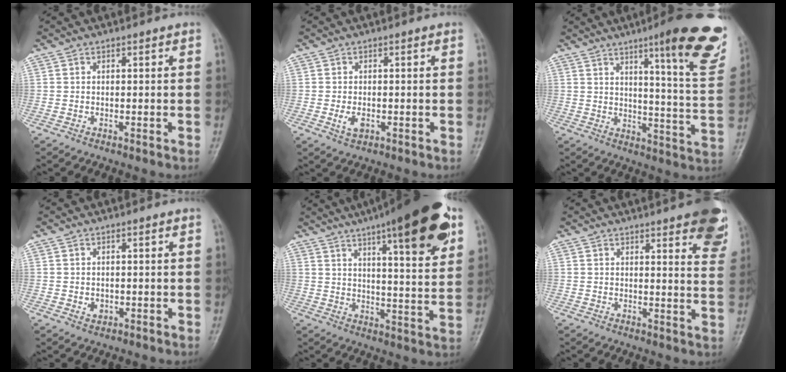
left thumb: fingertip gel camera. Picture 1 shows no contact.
{"total": 2.6, "force": [-0.6, 1.6, 2.0], "torque": [-0.037, -0.003, -0.009]}
{"total": 21.3, "force": [12.2, 3.4, 17.2], "torque": [-0.195, -0.062, 0.159]}
{"total": 1.6, "force": [-0.2, 1.3, 0.9], "torque": [-0.008, 0.001, 0.001]}
{"total": 22.4, "force": [12.2, 5.1, 18.1], "torque": [-0.243, -0.027, 0.175]}
{"total": 13.9, "force": [8.6, 3.7, 10.2], "torque": [-0.099, -0.039, 0.090]}